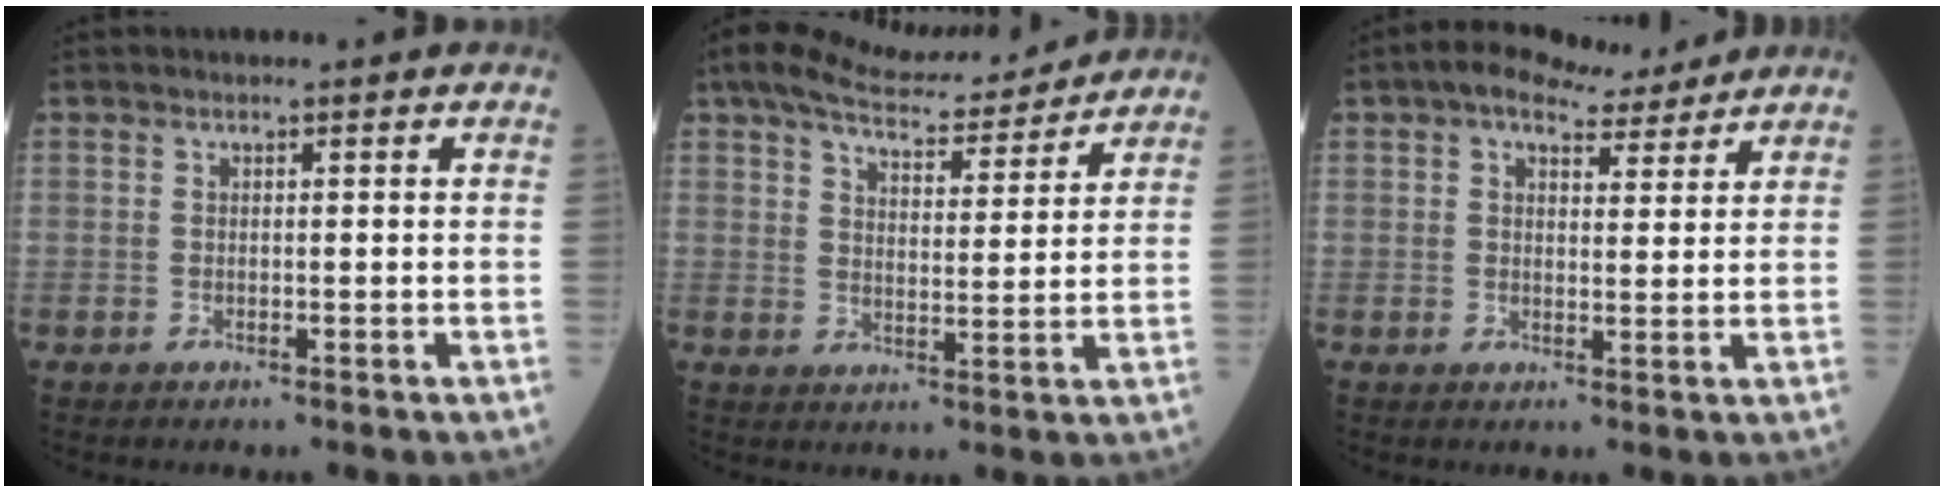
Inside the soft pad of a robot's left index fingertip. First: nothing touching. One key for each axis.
{"total": 13.2, "fx": 11.9, "fy": 2.4, "fz": 5.0, "tx": -0.085, "ty": 0.020, "tz": 0.175}
{"total": 7.0, "fx": 5.6, "fy": 2.6, "fz": 3.3, "tx": -0.051, "ty": 0.026, "tz": 0.083}